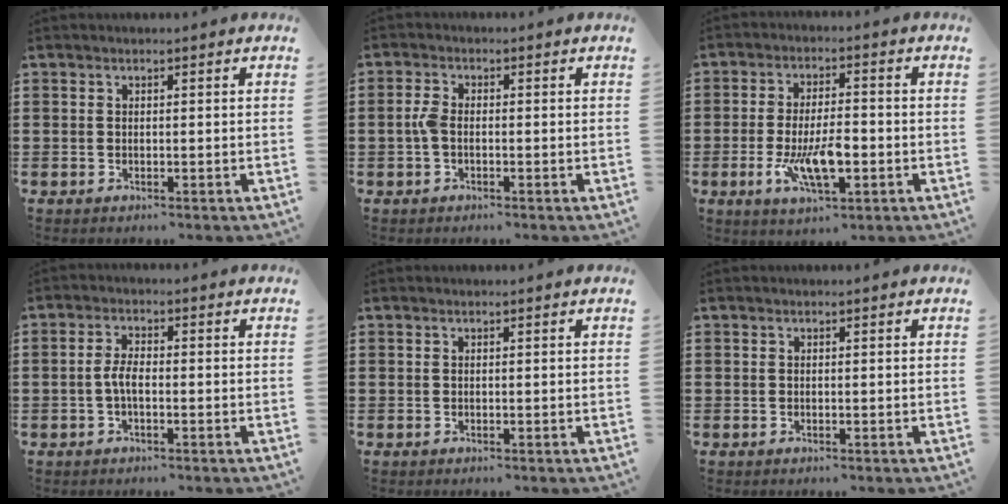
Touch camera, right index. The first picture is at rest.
{"total": 2.6, "force": [-0.6, 1.3, 2.2], "torque": [-0.066, -0.005, -0.018]}
{"total": 8.4, "force": [-2.5, 3.1, 7.5], "torque": [-0.155, -0.008, -0.045]}
{"total": 3.1, "force": [-0.8, 1.1, 2.8], "torque": [-0.073, -0.005, -0.022]}
{"total": 0.0}
{"total": 0.0}